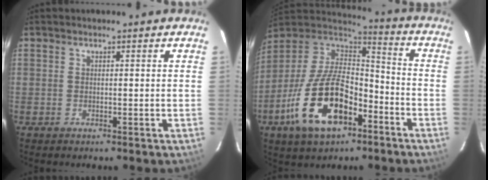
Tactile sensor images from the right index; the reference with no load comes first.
{"total": 21.5, "force": [-9.8, 10.7, 15.9], "torque": [-0.328, -0.017, -0.171]}